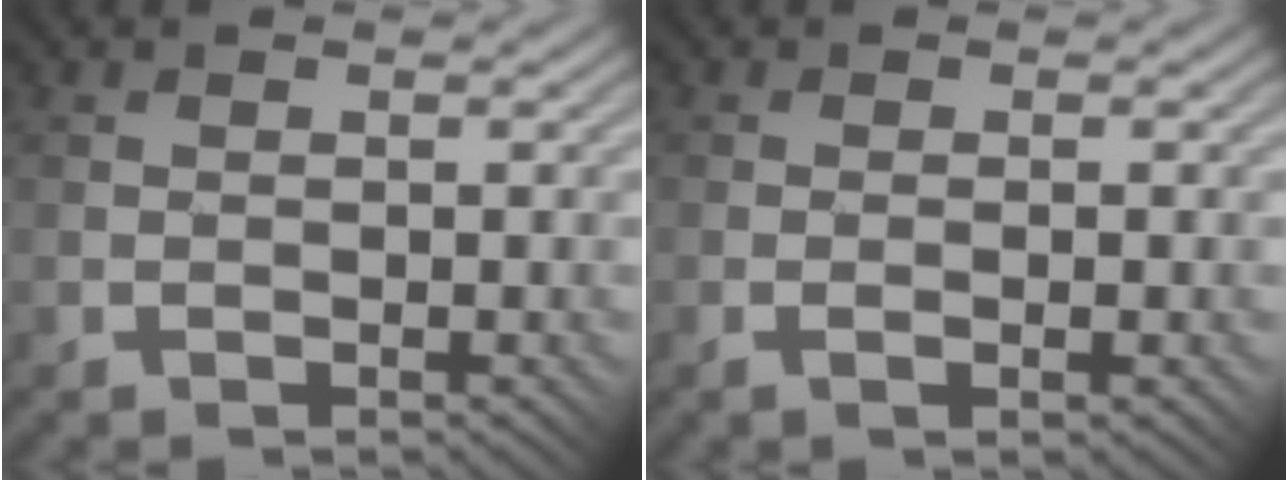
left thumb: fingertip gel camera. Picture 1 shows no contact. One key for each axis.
{"total": 1.2, "fx": -0.4, "fy": 0.1, "fz": 1.2, "tx": -0.019, "ty": 0.002, "tz": -0.006}